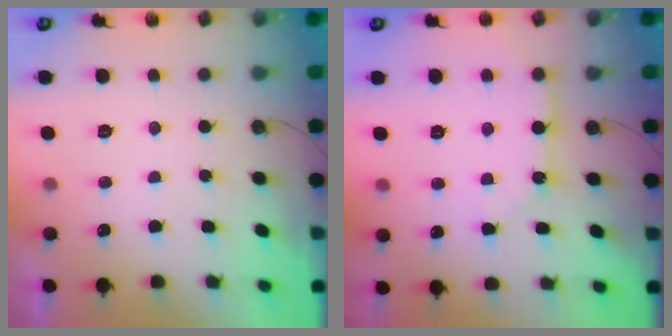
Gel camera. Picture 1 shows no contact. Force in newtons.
{"total": 10.2, "press": 10.1, "slide": 1.0}